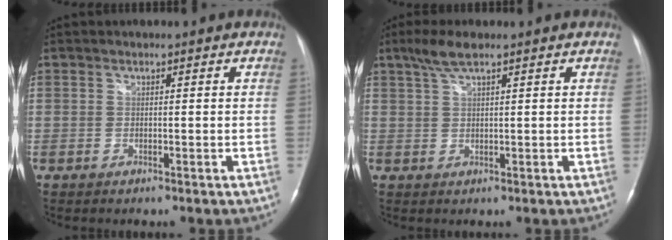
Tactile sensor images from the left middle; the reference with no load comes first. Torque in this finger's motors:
{"motor_torque": [0.47, -0.28, -0.04, 0.05]}